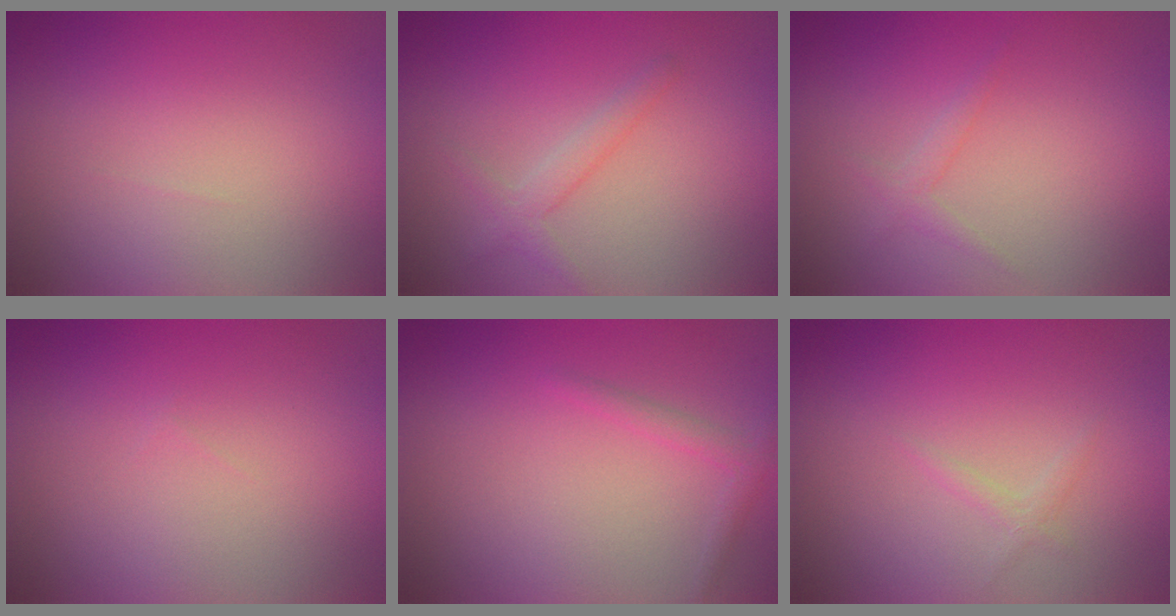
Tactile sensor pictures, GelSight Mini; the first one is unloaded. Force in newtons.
{"total": 1.7, "press": 1.7, "slide": 0.2}
{"total": 1.1, "press": 1.1, "slide": 0.1}
{"total": 0.0}
{"total": 1.3, "press": 1.3, "slide": 0.1}
{"total": 0.8, "press": 0.8, "slide": 0.0}